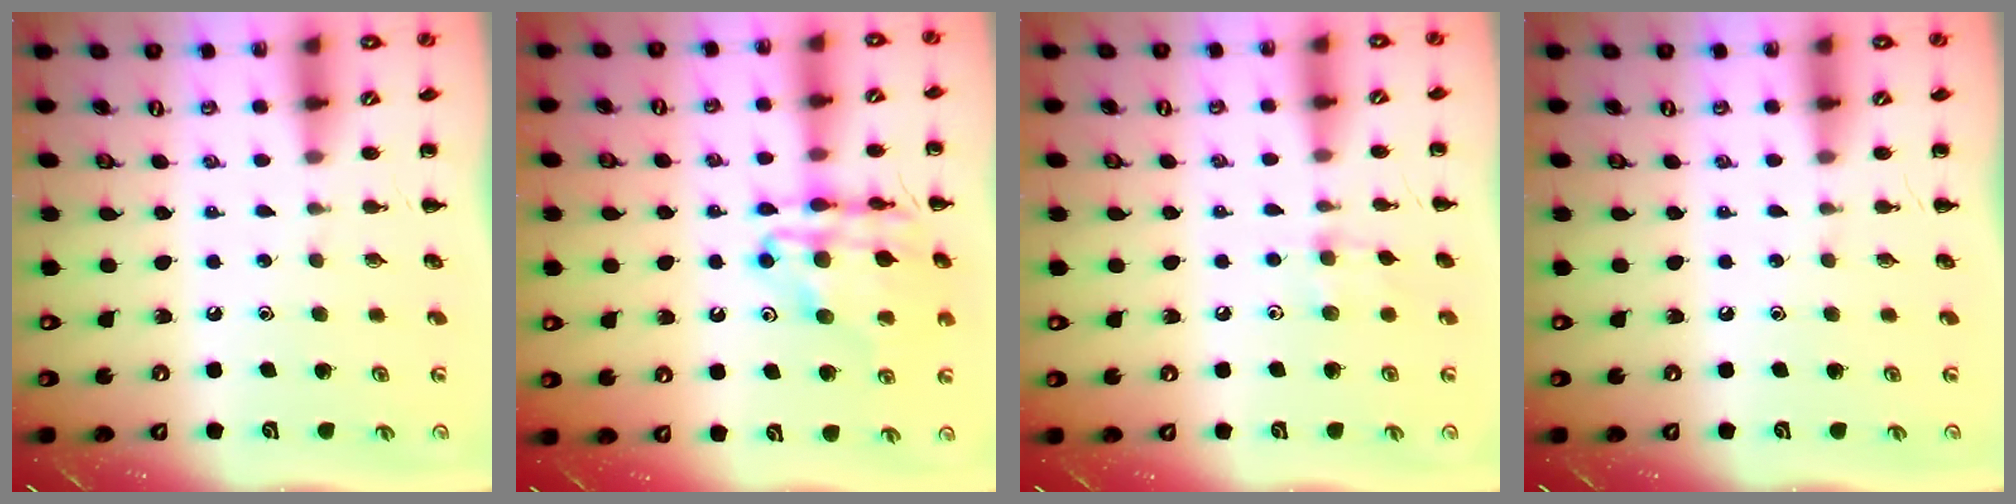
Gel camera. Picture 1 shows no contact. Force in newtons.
{"total": 16.8, "press": 16.7, "slide": 2.0}
{"total": 4.2, "press": 4.0, "slide": 1.1}
{"total": 0.0}